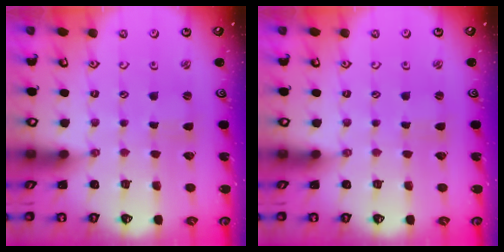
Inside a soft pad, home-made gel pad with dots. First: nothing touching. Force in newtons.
{"total": 0.7, "press": 0.6, "slide": 0.1}